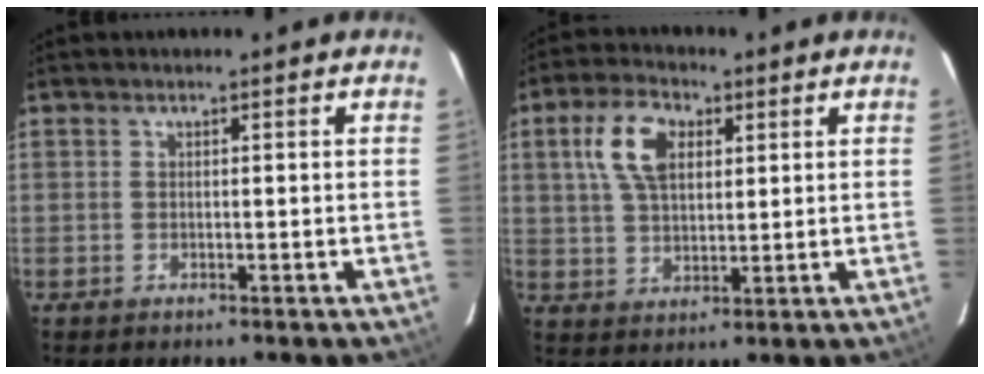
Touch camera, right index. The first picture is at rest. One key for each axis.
{"total": 9.4, "fx": 3.3, "fy": 5.4, "fz": 7.0, "tx": -0.140, "ty": 0.024, "tz": 0.065}